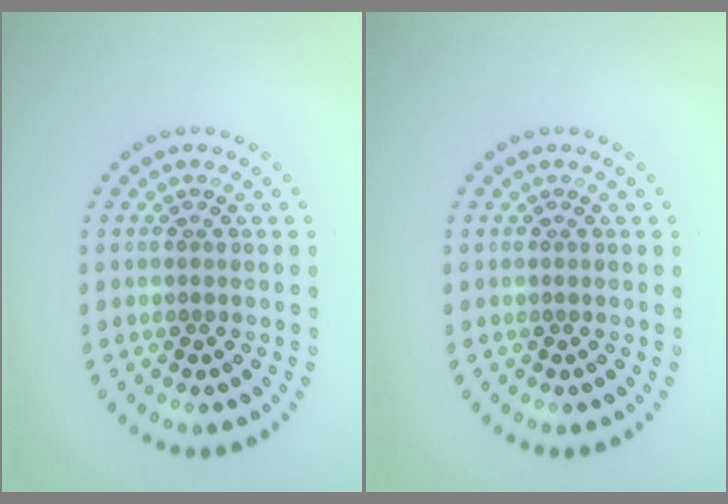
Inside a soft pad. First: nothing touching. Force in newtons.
{"total": 0.0}